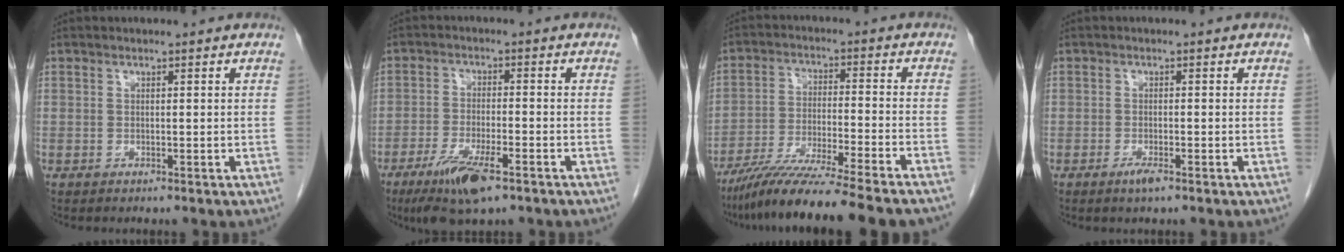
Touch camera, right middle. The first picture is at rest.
{"total": 8.6, "force": [-5.2, 1.7, 6.6], "torque": [-0.127, -0.017, -0.089]}
{"total": 15.8, "force": [-13.3, -1.3, 8.6], "torque": [-0.145, -0.043, -0.218]}
{"total": 1.8, "force": [-1.1, 0.3, 1.3], "torque": [-0.027, -0.003, -0.021]}